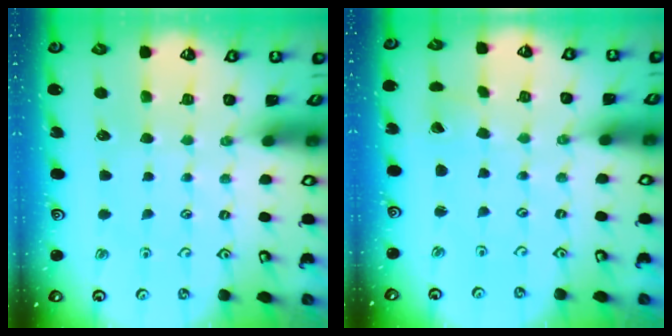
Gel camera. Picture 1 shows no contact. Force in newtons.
{"total": 1.2, "press": 1.2, "slide": 0.1}